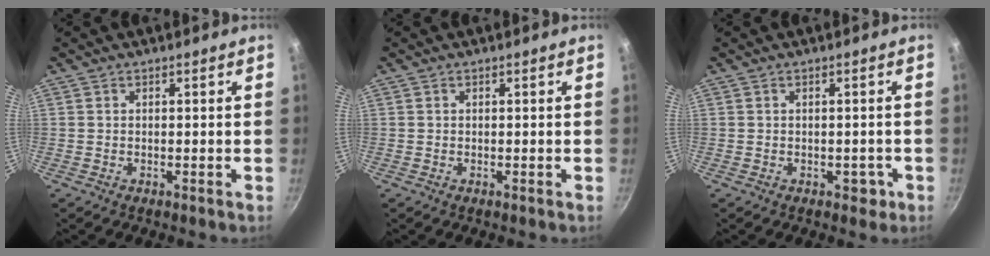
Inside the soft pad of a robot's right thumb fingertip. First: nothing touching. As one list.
[{"total": 0.0}, {"total": 1.9, "force": [-0.9, 1.4, 1.0], "torque": [0.003, 0.006, -0.010]}]